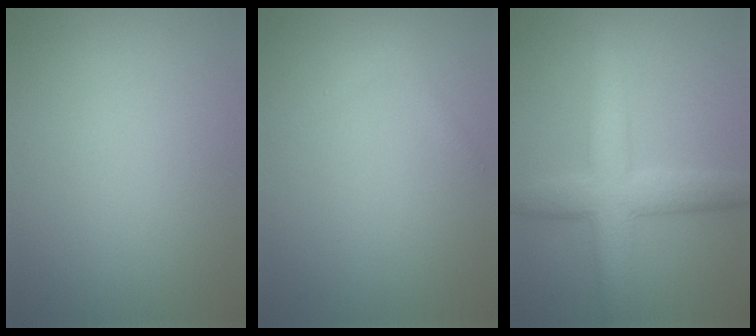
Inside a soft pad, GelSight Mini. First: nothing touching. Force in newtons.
{"total": 1.1, "press": 1.1, "slide": 0.1}
{"total": 5.8, "press": 5.8, "slide": 0.0}